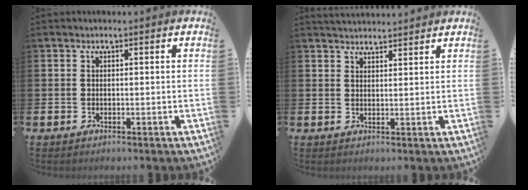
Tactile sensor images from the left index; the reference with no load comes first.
{"total": 2.9, "force": [2.9, 0.4, 0.2], "torque": [-0.006, -0.013, 0.052]}